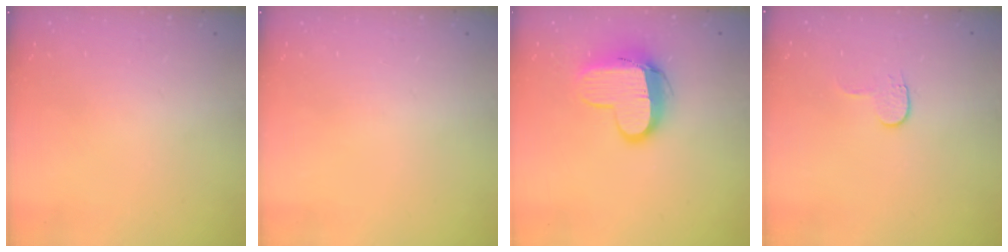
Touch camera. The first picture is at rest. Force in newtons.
{"total": 0.0}
{"total": 11.2, "press": 11.2, "slide": 1.1}
{"total": 3.9, "press": 3.8, "slide": 0.5}